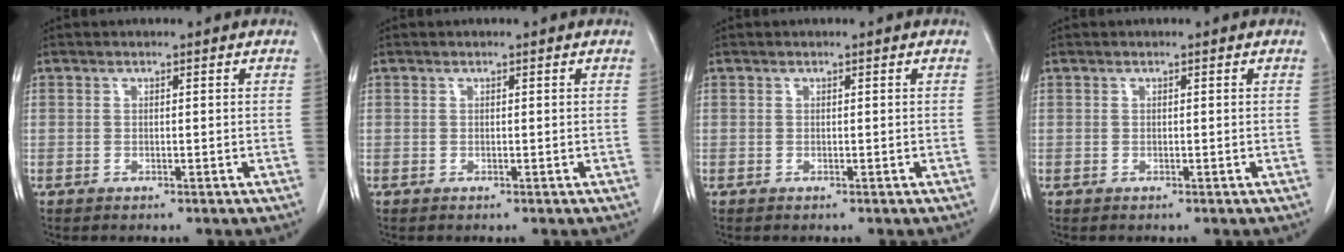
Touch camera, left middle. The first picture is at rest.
{"total": 0.0}
{"total": 0.0}
{"total": 0.0}